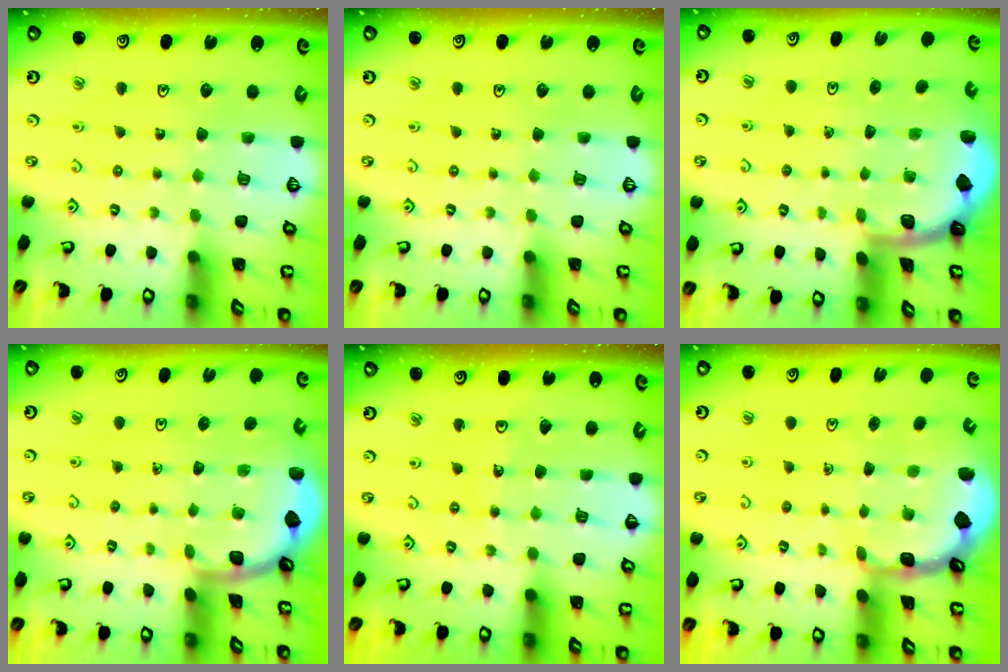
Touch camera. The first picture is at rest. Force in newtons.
{"total": 0.0}
{"total": 1.4, "press": 1.4, "slide": 0.1}
{"total": 1.9, "press": 1.9, "slide": 0.0}
{"total": 2.7, "press": 2.7, "slide": 0.3}
{"total": 1.8, "press": 1.7, "slide": 0.5}